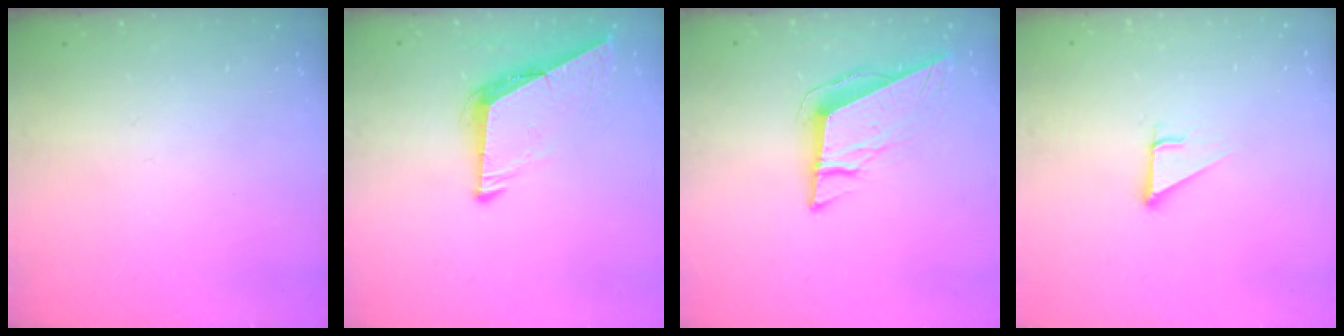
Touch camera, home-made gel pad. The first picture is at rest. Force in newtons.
{"total": 8.6, "press": 8.5, "slide": 0.8}
{"total": 9.5, "press": 9.4, "slide": 1.7}
{"total": 3.0, "press": 3.0, "slide": 0.1}